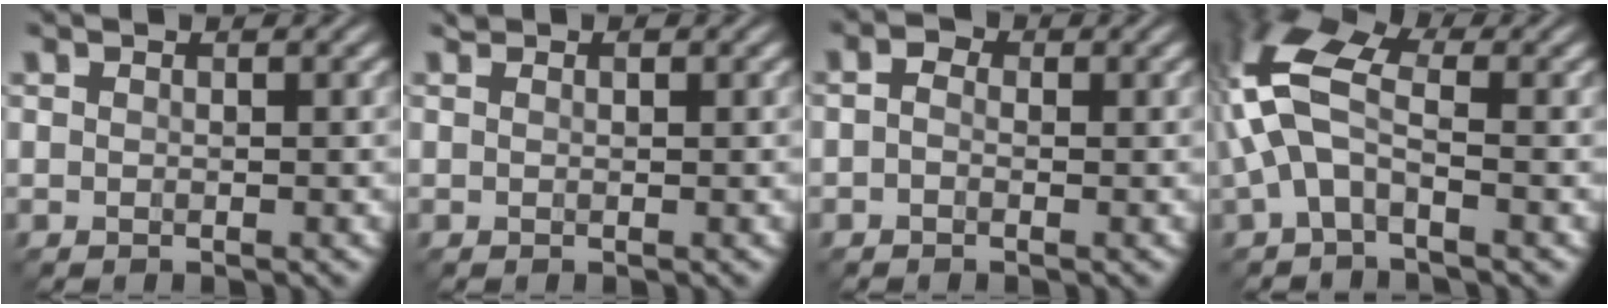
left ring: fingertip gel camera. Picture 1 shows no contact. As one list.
[{"total": 0.6, "force": [0.3, 0.3, 0.4], "torque": [-0.006, 0.000, 0.006]}, {"total": 1.3, "force": [-0.1, 0.9, 0.9], "torque": [-0.013, -0.001, -0.013]}, {"total": 6.1, "force": [-0.9, 3.1, 5.1], "torque": [-0.123, 0.023, -0.033]}]